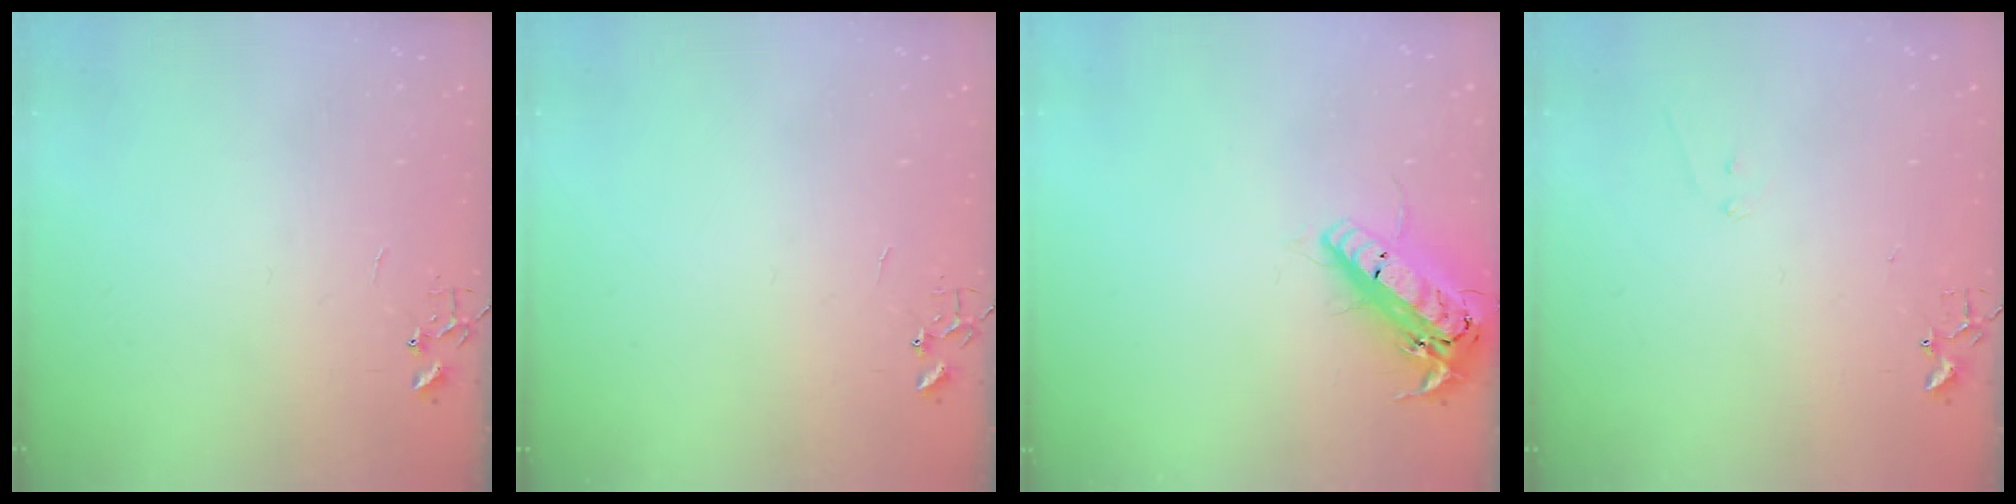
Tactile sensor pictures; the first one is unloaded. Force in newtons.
{"total": 0.0}
{"total": 18.4, "press": 18.1, "slide": 3.2}
{"total": 6.1, "press": 6.1, "slide": 0.5}